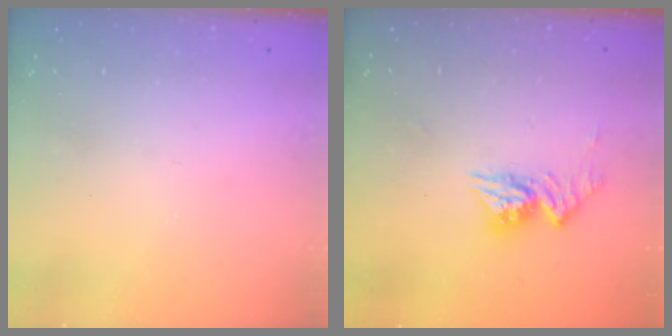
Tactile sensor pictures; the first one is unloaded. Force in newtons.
{"total": 9.9, "press": 9.8, "slide": 0.9}